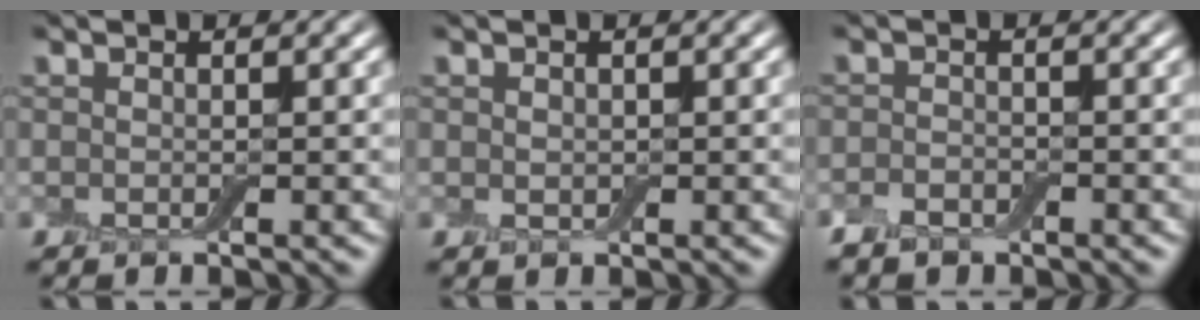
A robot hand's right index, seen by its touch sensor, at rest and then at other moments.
{"total": 0.7, "force": [0.1, 0.7, 0.3], "torque": [-0.004, 0.002, 0.000]}
{"total": 1.7, "force": [-1.3, 0.9, 0.7], "torque": [-0.014, 0.001, -0.031]}